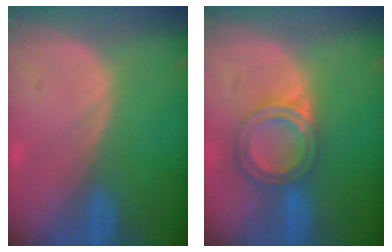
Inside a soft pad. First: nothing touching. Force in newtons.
{"total": 6.1, "press": 5.5, "slide": 2.6}